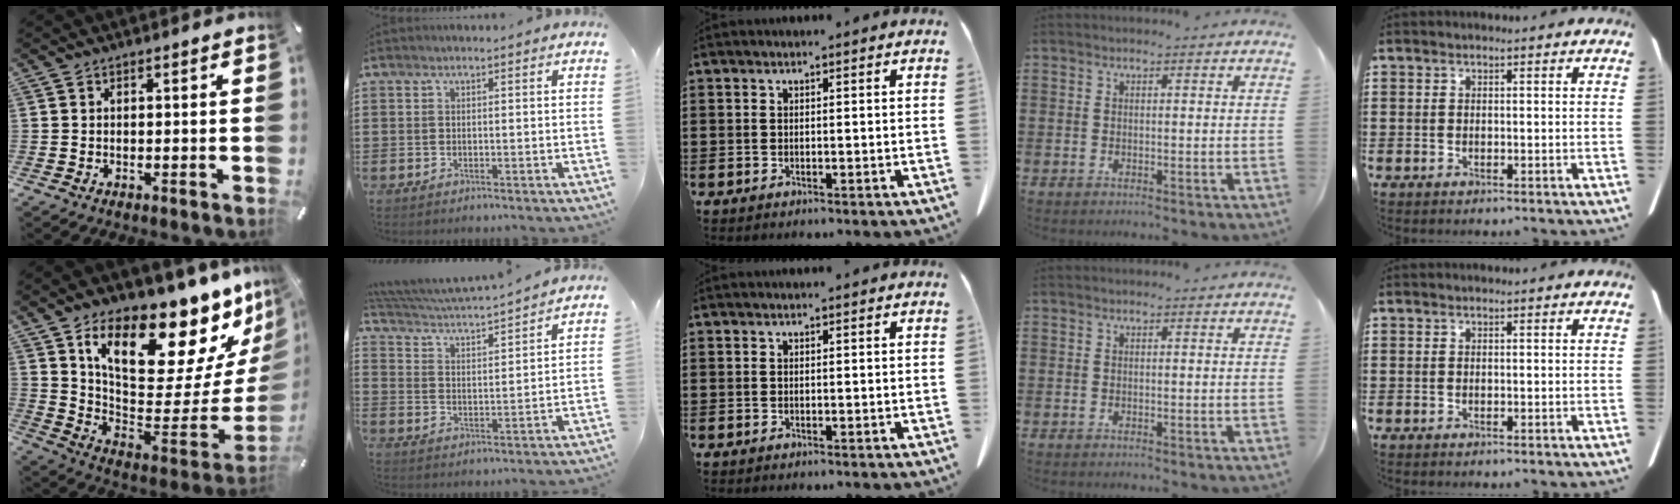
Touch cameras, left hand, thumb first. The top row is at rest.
{"thumb": {"total": 23.2, "force": [15.9, 8.9, 14.4], "torque": [-0.208, -0.116, 0.261]}, "index": {"total": 3.7, "force": [3.6, -0.1, 1.1], "torque": [-0.042, -0.032, 0.053]}}